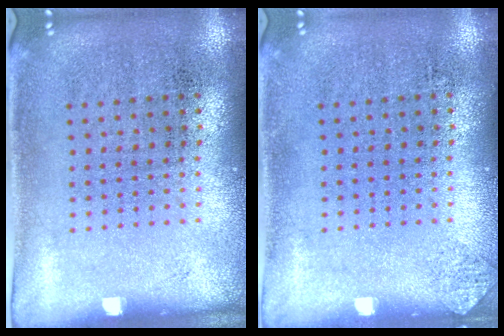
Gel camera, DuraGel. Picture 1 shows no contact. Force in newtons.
{"total": 0.6, "press": 0.6, "slide": 0.1}